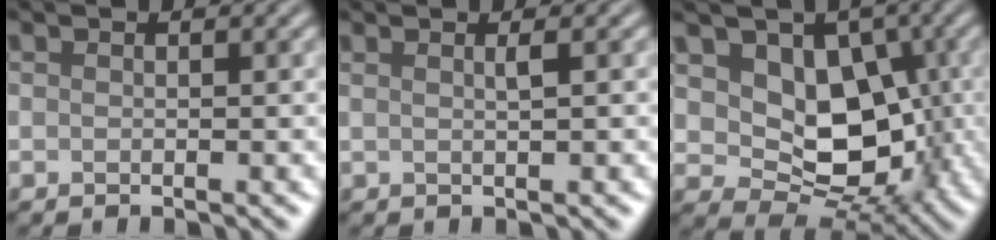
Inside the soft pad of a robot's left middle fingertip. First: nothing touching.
{"total": 1.4, "force": [0.5, 0.5, 1.2], "torque": [-0.012, 0.001, 0.002]}
{"total": 8.4, "force": [1.1, 5.9, 5.9], "torque": [-0.086, -0.012, 0.014]}